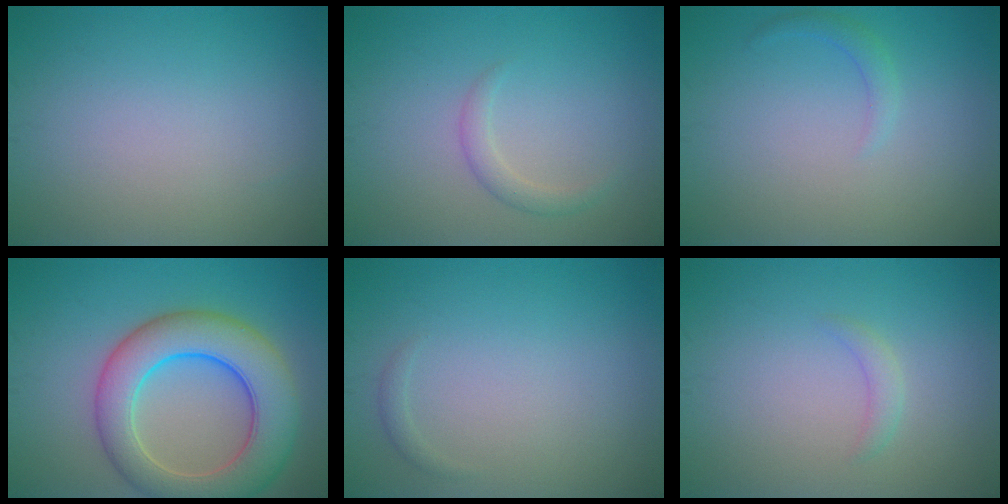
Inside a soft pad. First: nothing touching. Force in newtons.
{"total": 1.5, "press": 1.5, "slide": 0.1}
{"total": 1.2, "press": 1.2, "slide": 0.1}
{"total": 9.0, "press": 9.0, "slide": 0.6}
{"total": 0.6, "press": 0.6, "slide": 0.0}
{"total": 1.1, "press": 1.1, "slide": 0.1}